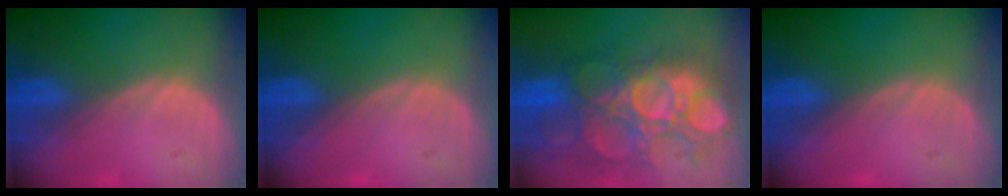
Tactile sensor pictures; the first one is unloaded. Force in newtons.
{"total": 0.0}
{"total": 12.4, "press": 11.6, "slide": 4.3}
{"total": 0.0}